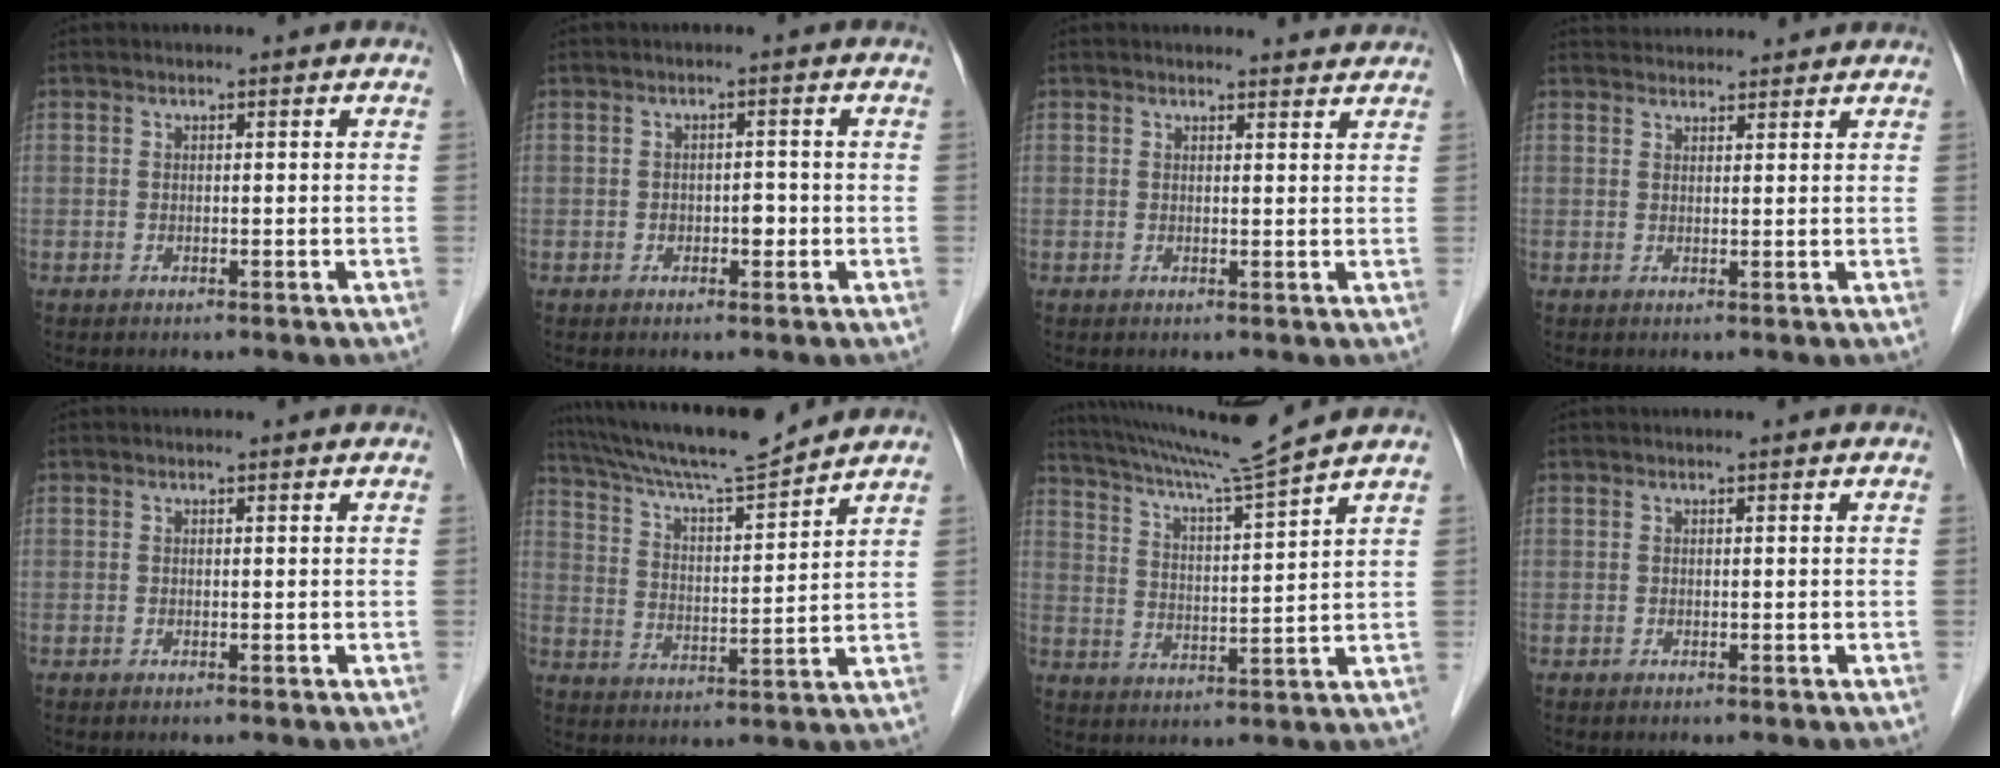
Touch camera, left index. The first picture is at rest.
{"total": 1.7, "force": [-0.6, 1.0, 1.2], "torque": [-0.016, 0.003, -0.007]}
{"total": 2.9, "force": [2.9, 0.4, 0.0], "torque": [-0.008, -0.003, 0.027]}
{"total": 6.6, "force": [6.4, 1.4, 1.0], "torque": [-0.011, 0.035, 0.085]}
{"total": 0.0}
{"total": 13.5, "force": [12.5, -0.7, 4.9], "torque": [-0.098, 0.004, 0.213]}
{"total": 11.8, "force": [10.6, -3.2, 4.2], "torque": [-0.084, -0.024, 0.183]}
{"total": 0.0}